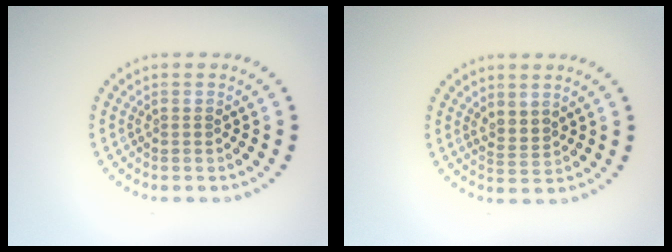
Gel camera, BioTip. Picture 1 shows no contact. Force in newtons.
{"total": 1.7, "press": 1.2, "slide": 1.1}